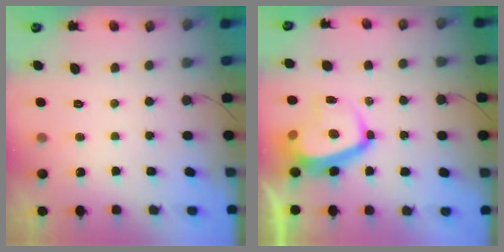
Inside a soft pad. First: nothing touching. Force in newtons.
{"total": 10.8, "press": 10.7, "slide": 1.5}